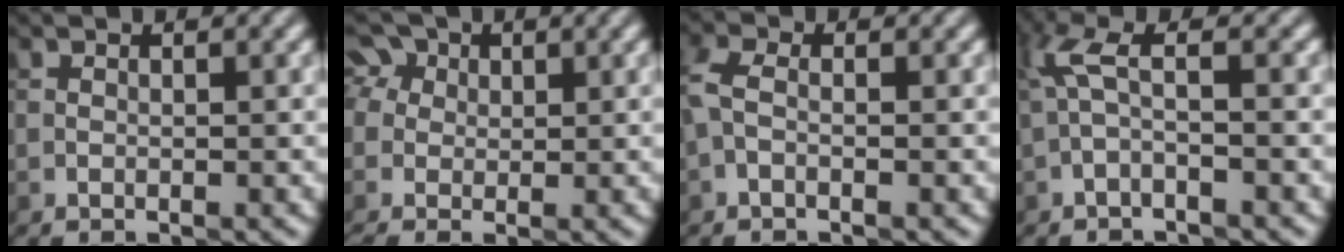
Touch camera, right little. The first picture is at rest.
{"total": 3.9, "force": [0.4, 3.3, 2.1], "torque": [-0.045, 0.023, 0.001]}
{"total": 2.2, "force": [-0.2, 1.3, 1.7], "torque": [-0.043, 0.010, -0.011]}
{"total": 2.5, "force": [-0.3, 0.5, 2.4], "torque": [-0.057, 0.016, -0.013]}